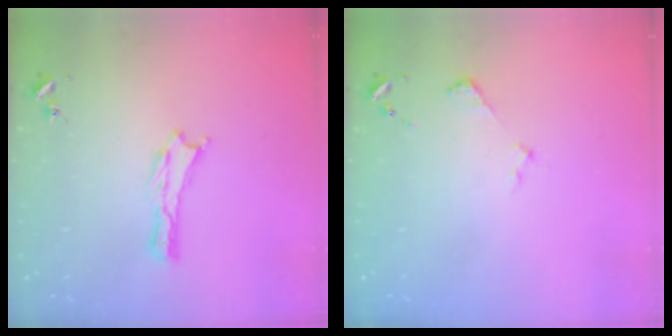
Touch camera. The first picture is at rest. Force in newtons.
{"total": 2.9, "press": 2.9, "slide": 0.3}